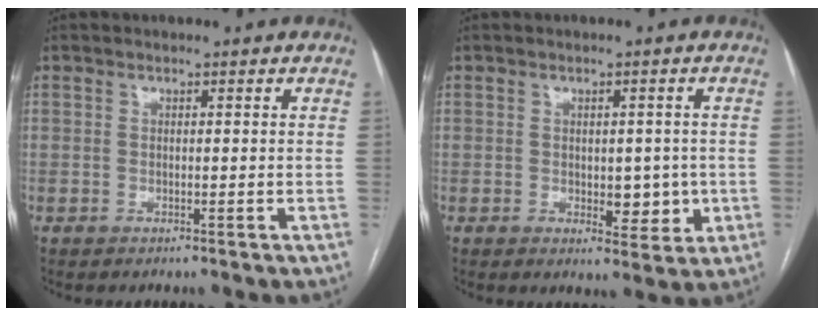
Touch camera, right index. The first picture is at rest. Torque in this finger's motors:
{"motor_torque": [0.23, 0.09, 0.07, 0.03]}